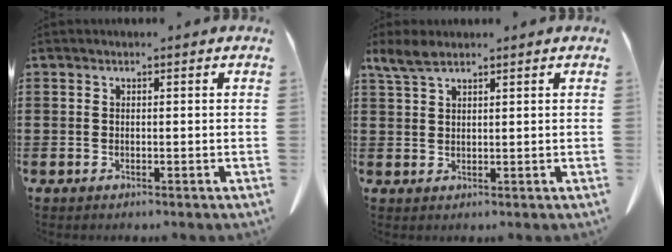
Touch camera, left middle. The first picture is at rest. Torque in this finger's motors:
{"motor_torque": [0.14, -0.09, 0.04, 0.04]}